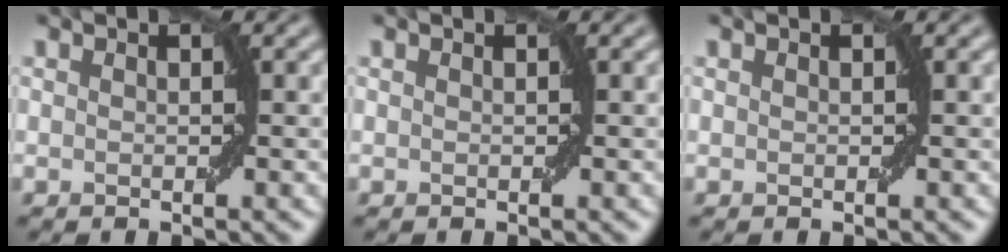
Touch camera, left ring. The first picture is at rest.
{"total": 0.0}
{"total": 0.0}